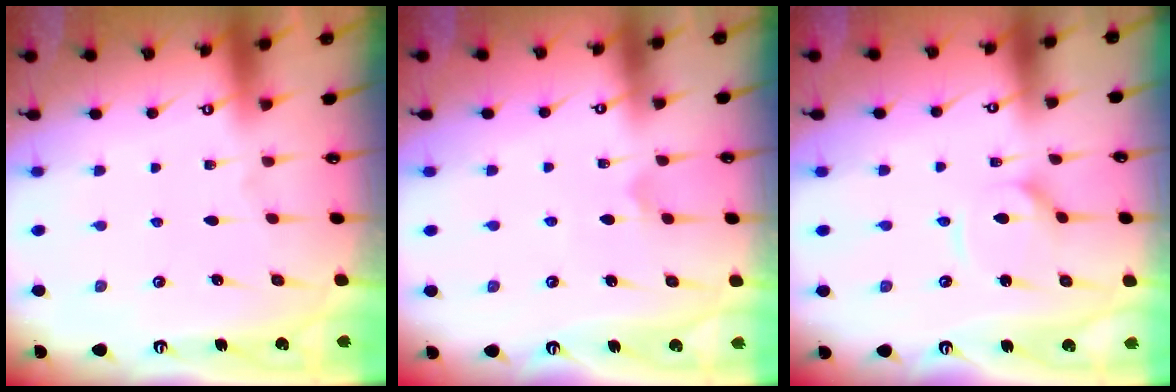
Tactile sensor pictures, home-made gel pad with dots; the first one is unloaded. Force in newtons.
{"total": 3.8, "press": 3.8, "slide": 0.5}
{"total": 3.6, "press": 3.6, "slide": 0.3}